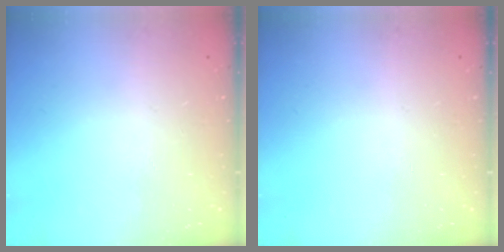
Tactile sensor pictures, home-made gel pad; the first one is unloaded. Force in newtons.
{"total": 0.0}